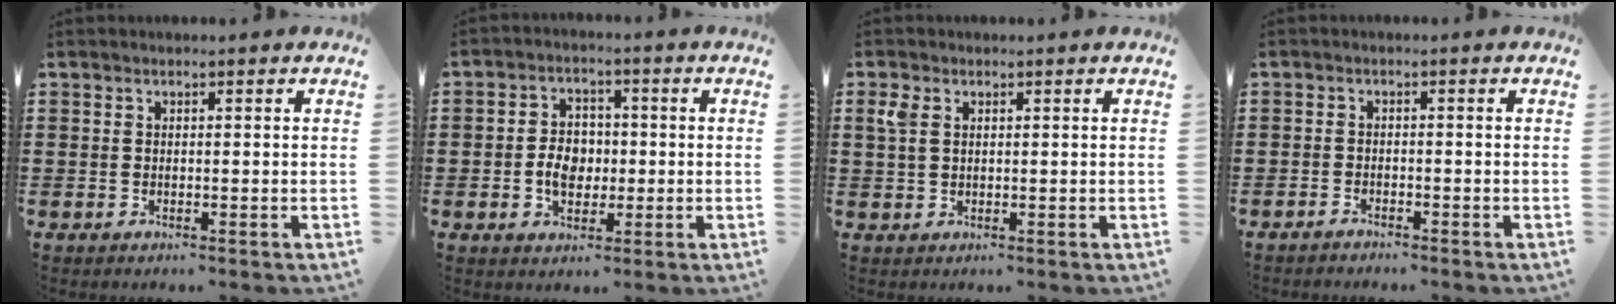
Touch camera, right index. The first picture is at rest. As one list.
[{"total": 5.0, "force": [-0.8, 3.8, 3.2], "torque": [-0.066, 0.004, -0.019]}, {"total": 2.7, "force": [1.1, 1.7, 1.8], "torque": [-0.042, 0.008, 0.020]}, {"total": 1.1, "force": [-1.0, 0.2, 0.0], "torque": [-0.003, 0.002, -0.022]}]